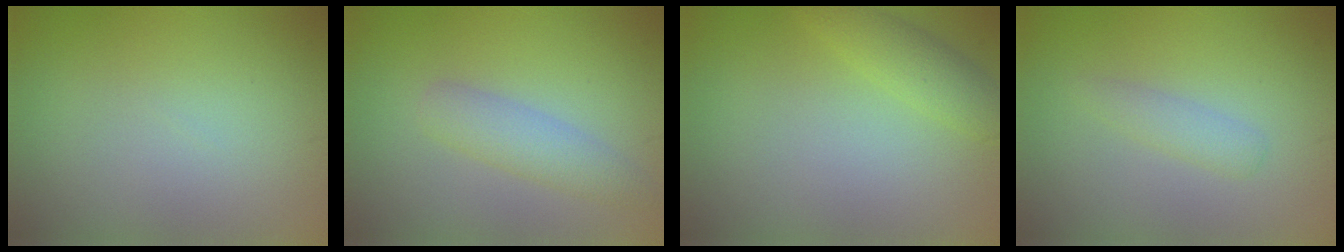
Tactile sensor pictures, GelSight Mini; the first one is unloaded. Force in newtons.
{"total": 2.7, "press": 2.7, "slide": 0.1}
{"total": 2.3, "press": 2.3, "slide": 0.1}
{"total": 1.4, "press": 1.4, "slide": 0.0}